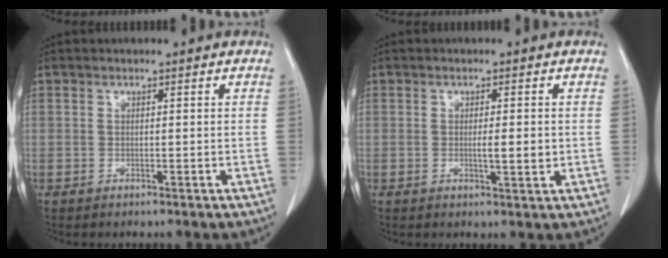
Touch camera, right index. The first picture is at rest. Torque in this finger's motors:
{"motor_torque": [0.63, -0.21, 0.29, 0.05]}